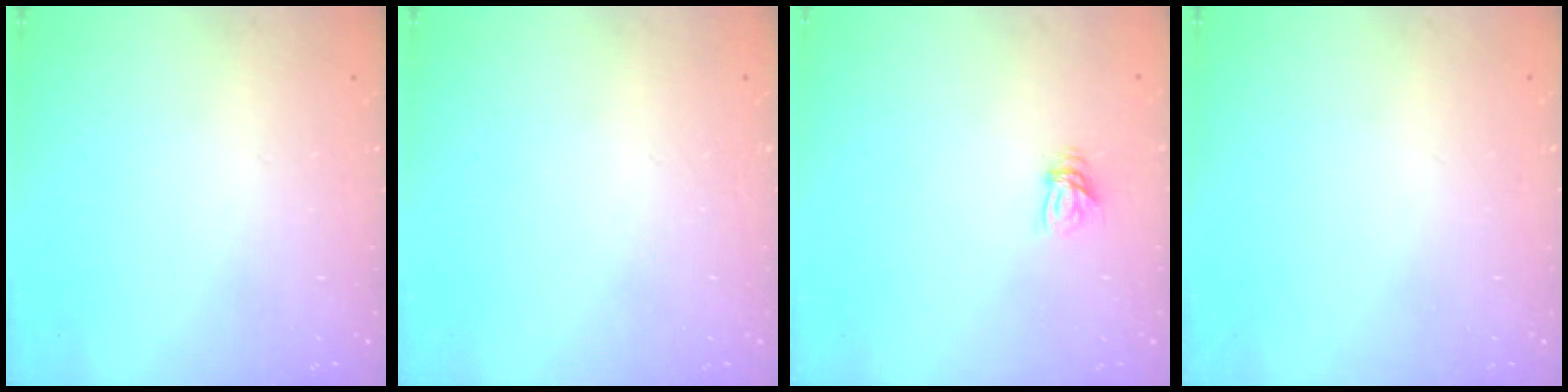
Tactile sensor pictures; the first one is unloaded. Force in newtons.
{"total": 0.0}
{"total": 4.9, "press": 4.9, "slide": 0.6}
{"total": 0.0}